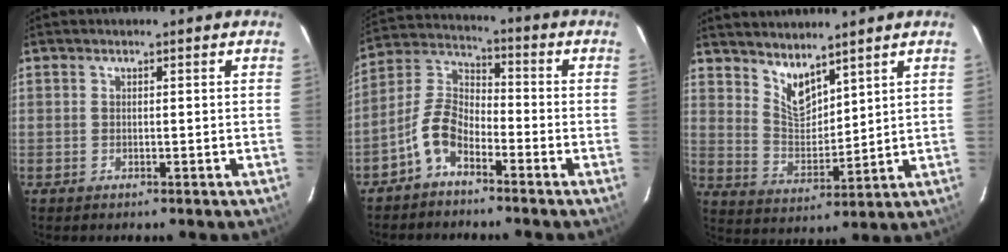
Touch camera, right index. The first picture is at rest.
{"total": 7.5, "force": [-4.7, 3.6, 4.5], "torque": [-0.102, 0.017, -0.101]}
{"total": 7.2, "force": [5.8, 2.5, 3.4], "torque": [-0.056, -0.006, 0.116]}